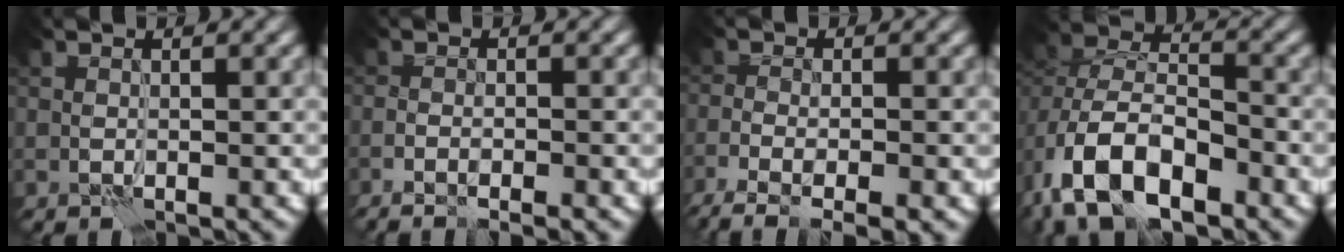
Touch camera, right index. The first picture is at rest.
{"total": 2.9, "force": [-1.9, 0.6, 2.1], "torque": [-0.028, 0.011, -0.024]}
{"total": 5.1, "force": [-3.6, 1.4, 3.3], "torque": [-0.059, -0.011, -0.062]}
{"total": 9.7, "force": [-5.1, 5.9, 5.9], "torque": [-0.106, -0.002, -0.092]}